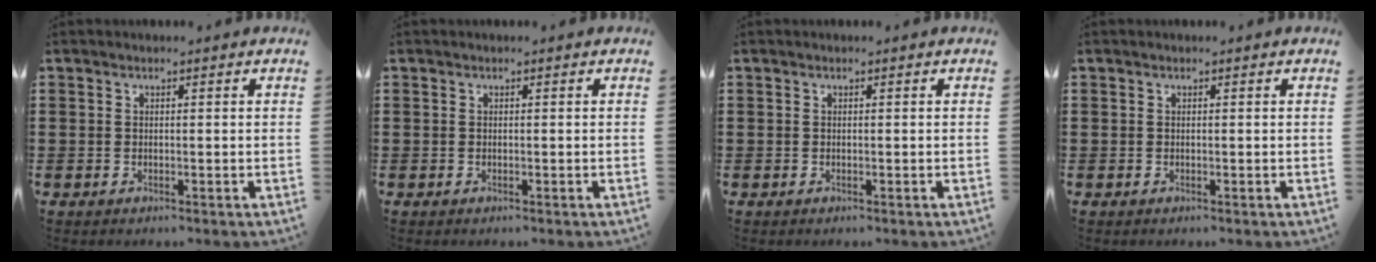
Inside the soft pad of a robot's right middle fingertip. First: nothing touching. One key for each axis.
{"total": 0.0}
{"total": 0.0}
{"total": 0.0}